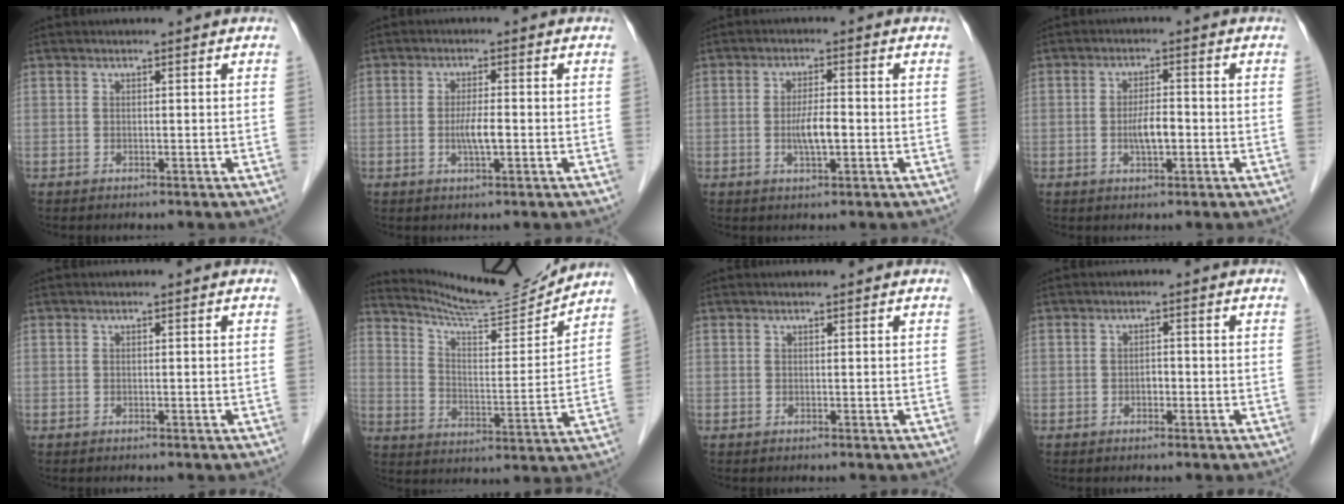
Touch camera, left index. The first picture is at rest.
{"total": 3.3, "force": [-1.5, 0.3, 3.0], "torque": [-0.061, -0.008, -0.027]}
{"total": 4.1, "force": [-1.6, 0.7, 3.7], "torque": [-0.072, -0.008, -0.028]}
{"total": 3.8, "force": [-1.7, 0.9, 3.3], "torque": [-0.063, -0.005, -0.029]}
{"total": 0.0}
{"total": 13.5, "force": [13.1, -0.8, 2.8], "torque": [-0.056, -0.026, 0.205]}
{"total": 0.0}
{"total": 1.7, "force": [-1.3, 0.6, 0.8], "torque": [-0.010, -0.003, -0.023]}